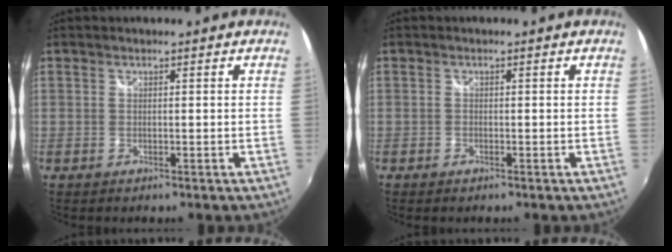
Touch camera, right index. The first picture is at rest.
{"total": 0.8, "force": [-0.6, 0.4, 0.2], "torque": [-0.006, -0.003, -0.014]}